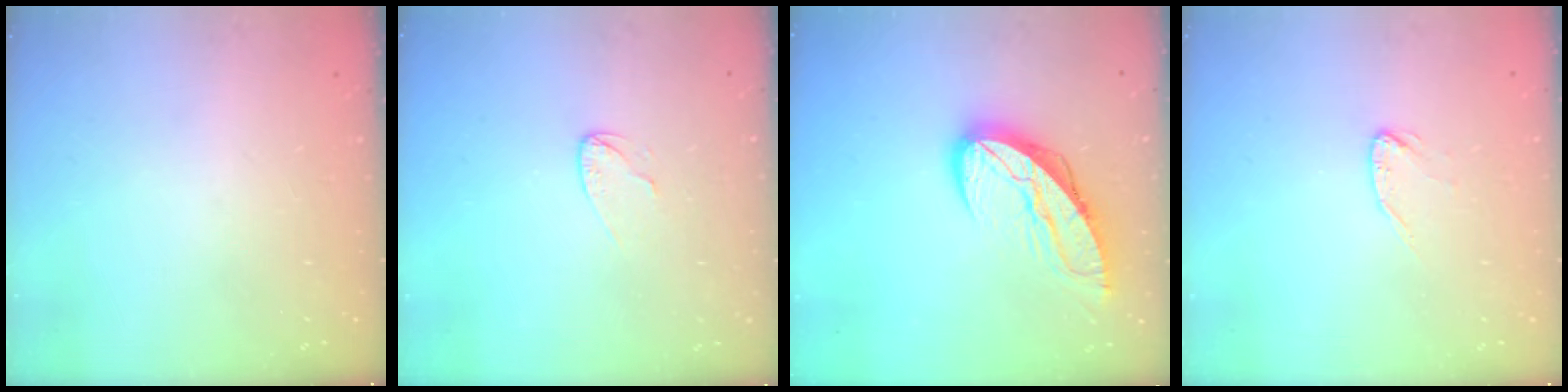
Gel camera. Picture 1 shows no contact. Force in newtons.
{"total": 3.9, "press": 3.9, "slide": 0.3}
{"total": 11.1, "press": 11.1, "slide": 1.1}
{"total": 3.5, "press": 3.4, "slide": 0.4}